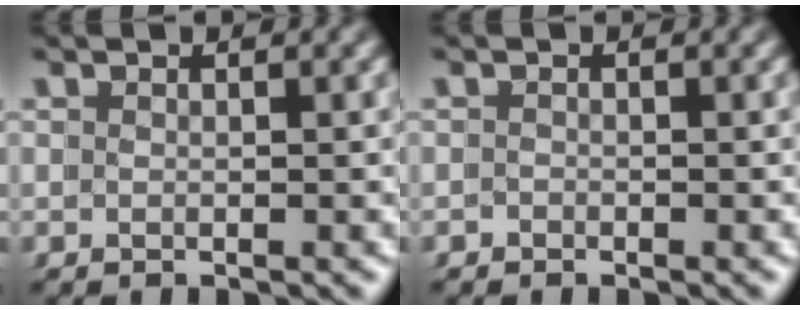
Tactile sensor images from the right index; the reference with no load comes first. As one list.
[{"total": 0.8, "force": [-0.6, -0.1, -0.5], "torque": [0.008, -0.002, -0.012]}]